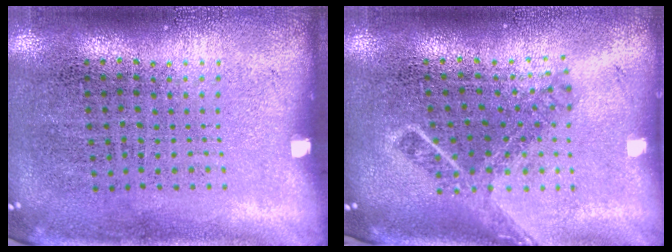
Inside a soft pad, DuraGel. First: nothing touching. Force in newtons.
{"total": 1.5, "press": 1.2, "slide": 1.0}